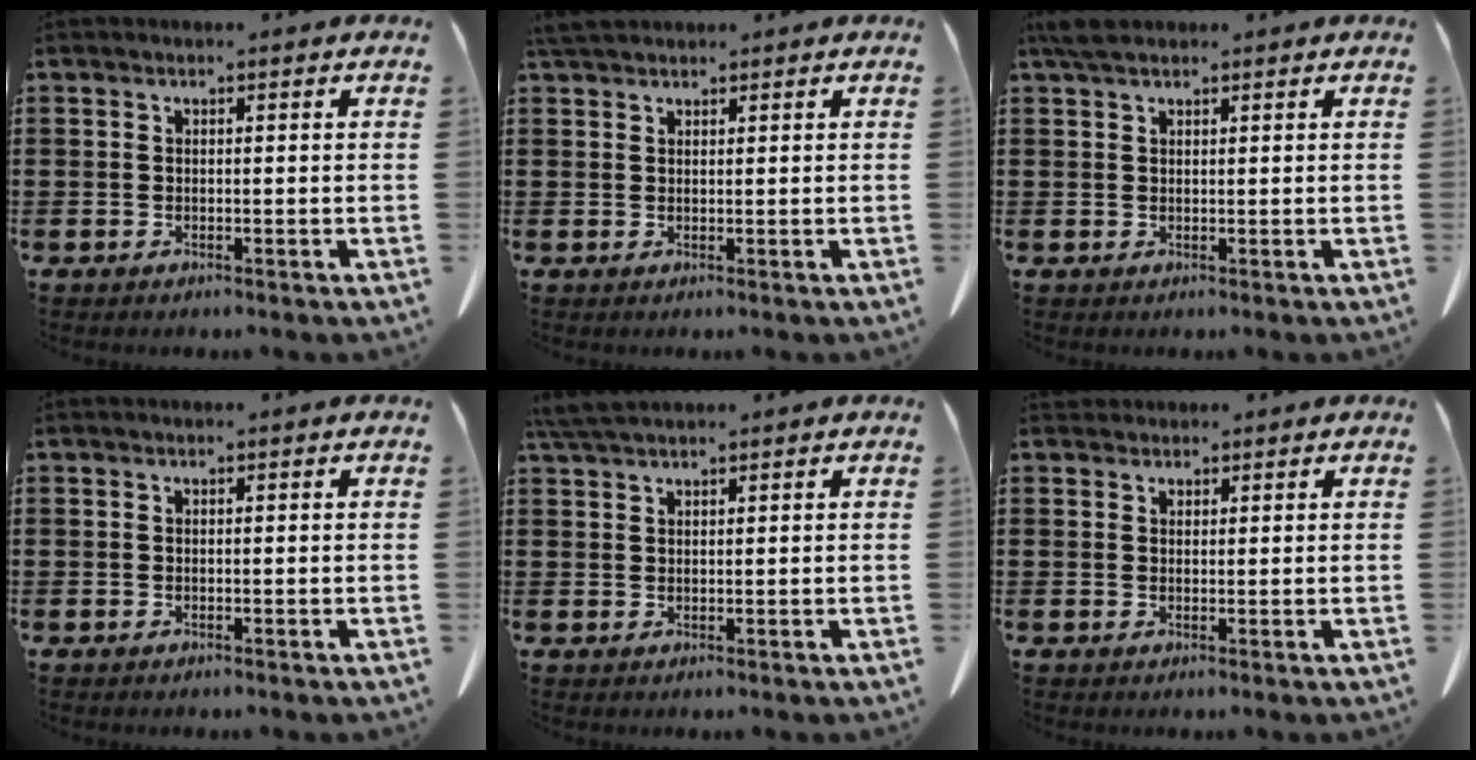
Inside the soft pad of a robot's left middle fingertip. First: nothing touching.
{"total": 2.3, "force": [2.0, 0.6, 1.0], "torque": [-0.026, 0.002, 0.039]}
{"total": 2.7, "force": [2.0, 1.0, 1.5], "torque": [-0.035, 0.005, 0.037]}
{"total": 0.0}
{"total": 3.2, "force": [2.7, 0.3, 1.8], "torque": [-0.042, -0.001, 0.052]}
{"total": 1.4, "force": [1.3, 0.6, 0.1], "torque": [0.002, -0.002, 0.025]}